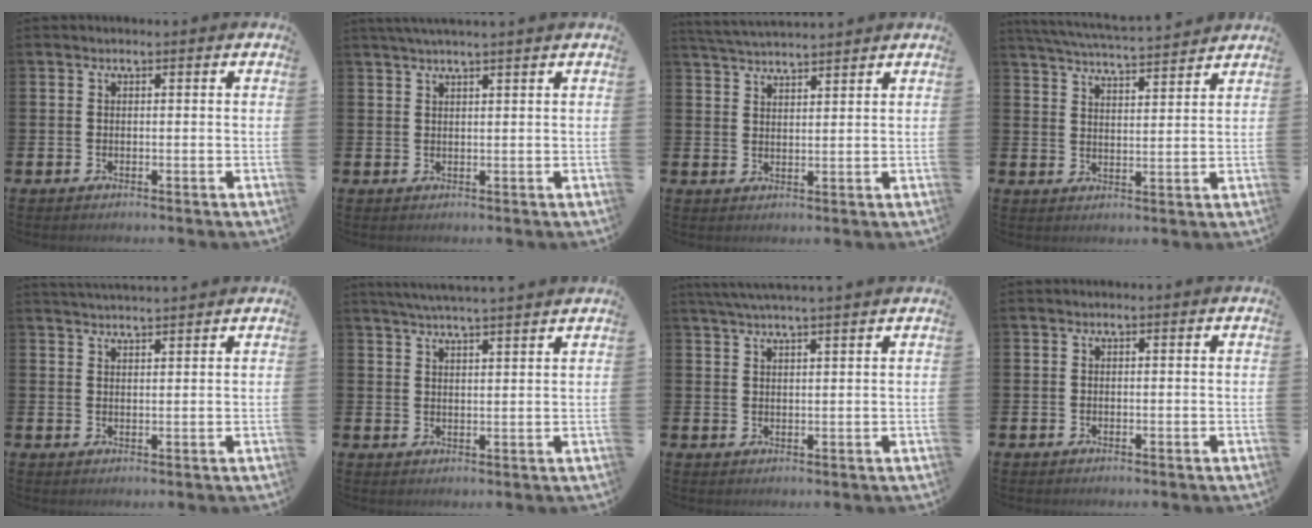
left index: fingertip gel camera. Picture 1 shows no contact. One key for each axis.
{"total": 1.8, "fx": 1.7, "fy": -0.3, "fz": 0.7, "tx": -0.021, "ty": 0.000, "tz": 0.032}
{"total": 3.6, "fx": 3.6, "fy": -0.1, "fz": 0.2, "tx": -0.022, "ty": -0.014, "tz": 0.069}
{"total": 5.4, "fx": 5.4, "fy": 0.0, "fz": 0.9, "tx": -0.041, "ty": -0.033, "tz": 0.096}
{"total": 2.7, "fx": 2.7, "fy": -0.1, "fz": 0.2, "tx": -0.009, "ty": -0.011, "tz": 0.050}
{"total": 4.4, "fx": 4.3, "fy": -0.7, "fz": 0.8, "tx": -0.034, "ty": -0.013, "tz": 0.078}
{"total": 3.2, "fx": 3.1, "fy": -0.5, "fz": 0.9, "tx": -0.030, "ty": -0.004, "tz": 0.058}
{"total": 0.0}